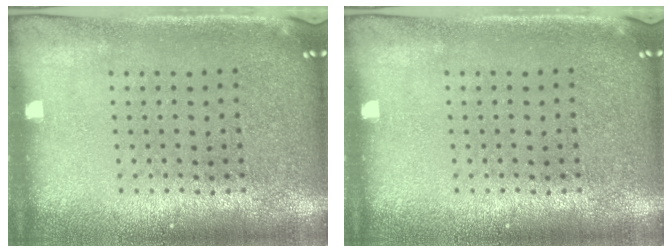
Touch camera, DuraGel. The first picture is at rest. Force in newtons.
{"total": 0.0}